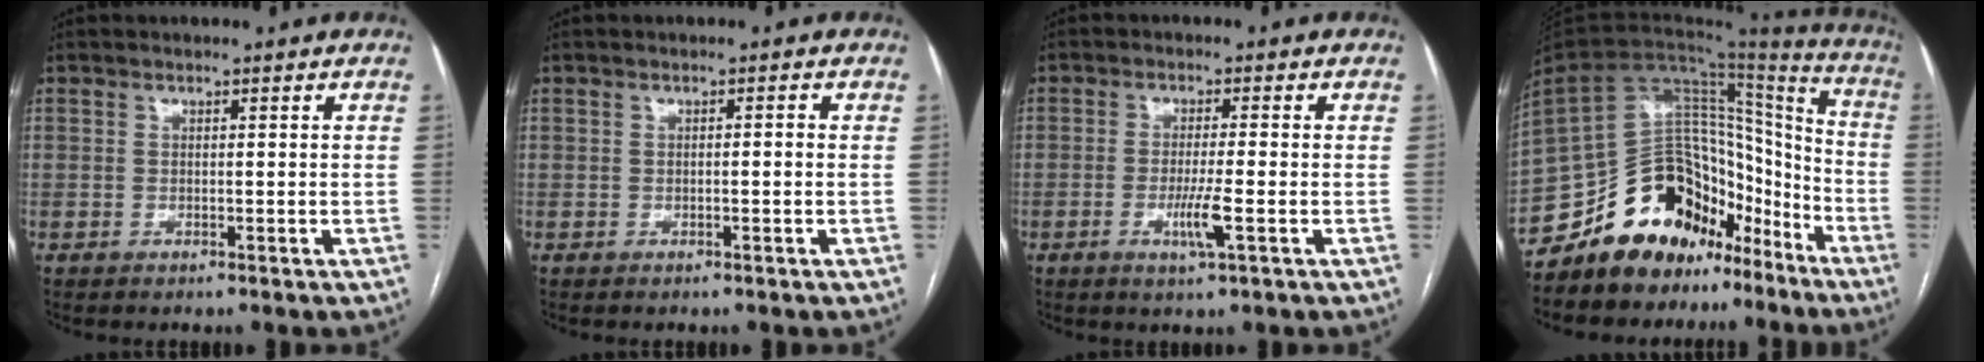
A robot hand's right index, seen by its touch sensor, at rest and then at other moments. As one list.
[{"total": 0.7, "force": [-0.1, 0.2, 0.7], "torque": [-0.010, 0.002, -0.001]}, {"total": 4.4, "force": [-1.5, -0.2, 4.1], "torque": [-0.081, -0.010, -0.028]}, {"total": 20.1, "force": [-14.6, 11.4, 7.8], "torque": [-0.128, 0.083, -0.233]}]